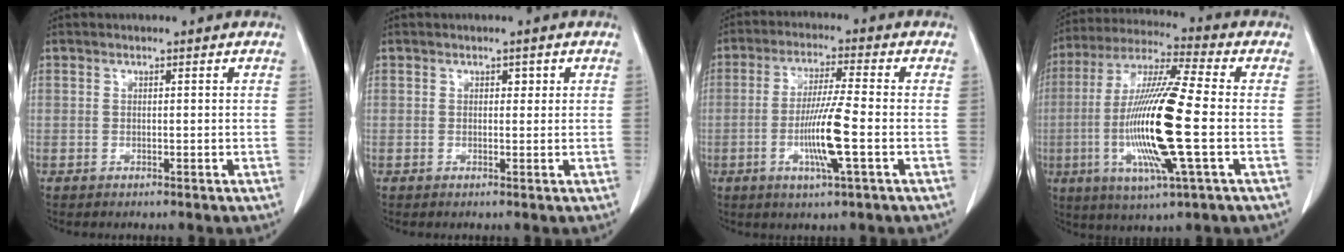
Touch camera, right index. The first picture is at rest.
{"total": 1.0, "force": [0.4, 0.7, 0.6], "torque": [-0.003, 0.001, 0.003]}
{"total": 8.9, "force": [-2.4, -0.6, 8.5], "torque": [-0.165, -0.011, -0.047]}
{"total": 17.8, "force": [-3.0, 0.7, 17.6], "torque": [-0.359, -0.012, -0.062]}